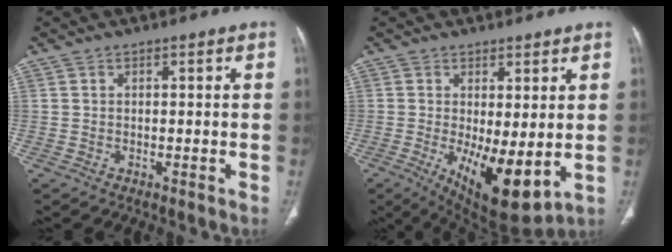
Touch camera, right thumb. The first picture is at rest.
{"total": 11.9, "force": [-1.5, 4.4, 11.0], "torque": [-0.172, -0.029, -0.006]}